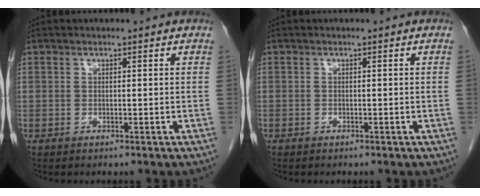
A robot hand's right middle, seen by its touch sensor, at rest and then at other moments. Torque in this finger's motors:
{"motor_torque": [0.49, -0.49, -0.85, -0.21]}